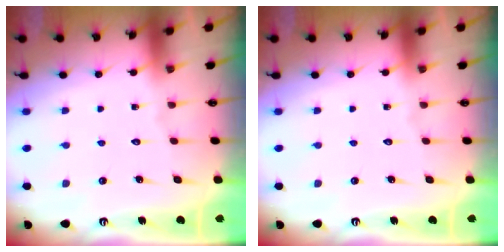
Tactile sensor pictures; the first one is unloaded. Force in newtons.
{"total": 0.0}